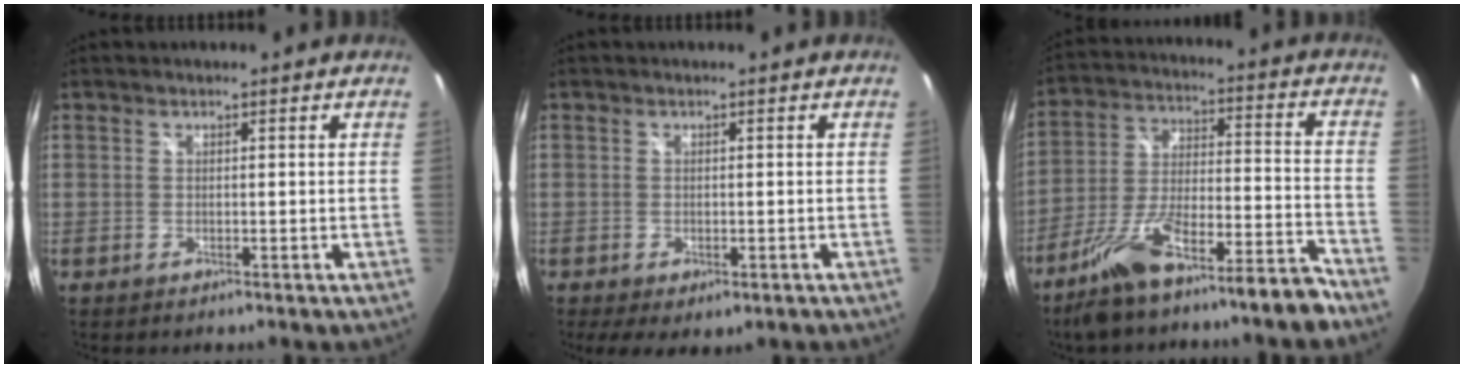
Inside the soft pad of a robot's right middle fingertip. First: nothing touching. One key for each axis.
{"total": 5.1, "fx": -2.6, "fy": 2.6, "fz": 3.6, "tx": -0.065, "ty": -0.023, "tz": -0.033}
{"total": 15.0, "fx": -11.8, "fy": 2.0, "fz": 9.0, "tx": -0.167, "ty": 0.009, "tz": -0.195}